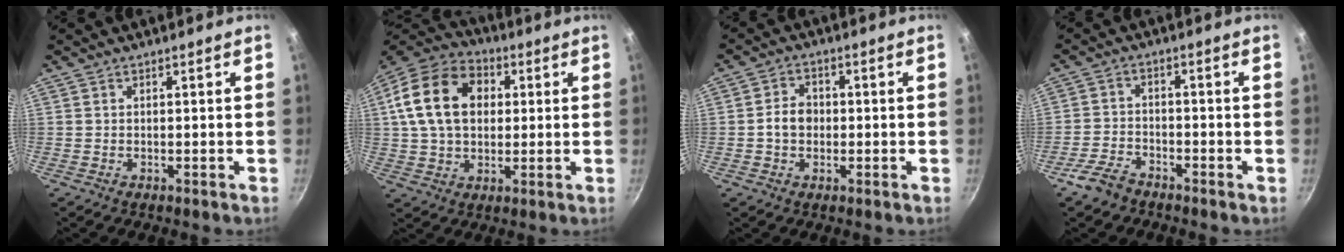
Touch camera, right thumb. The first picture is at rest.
{"total": 17.9, "force": [3.7, 13.0, 11.8], "torque": [-0.193, 0.021, 0.054]}
{"total": 4.7, "force": [-0.5, 3.8, 2.7], "torque": [-0.026, 0.016, -0.012]}
{"total": 5.0, "force": [-3.8, 2.4, 2.2], "torque": [-0.042, 0.033, -0.079]}